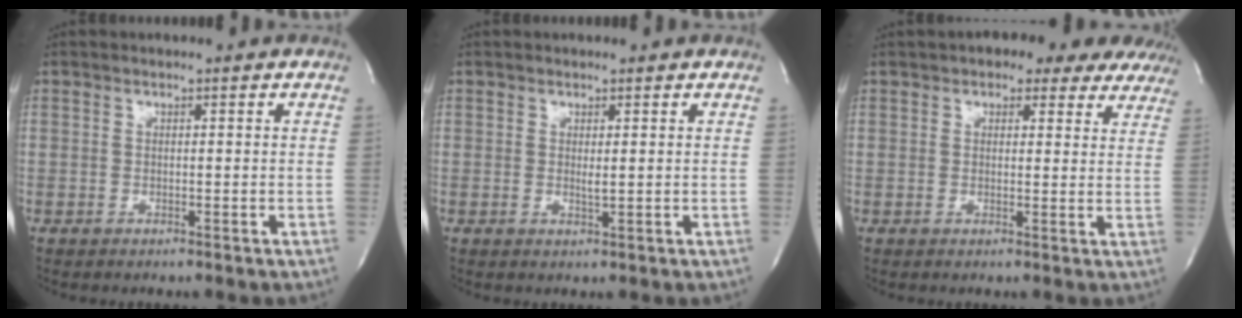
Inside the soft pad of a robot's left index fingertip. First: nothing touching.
{"total": 1.0, "force": [0.2, 0.1, 0.9], "torque": [-0.023, -0.004, 0.006]}
{"total": 11.3, "force": [9.2, 4.7, 4.7], "torque": [-0.027, 0.016, 0.092]}